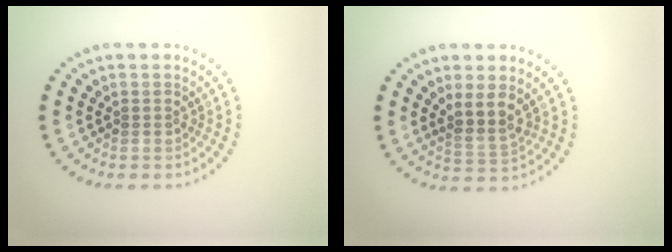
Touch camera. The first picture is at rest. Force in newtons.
{"total": 2.7, "press": 2.2, "slide": 1.5}